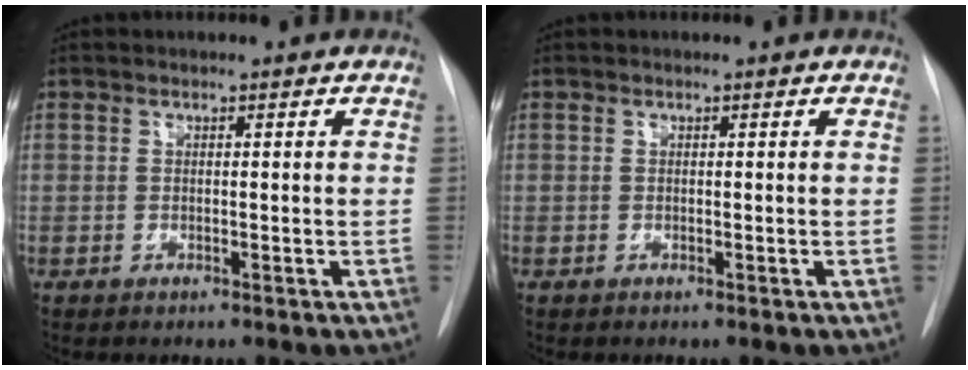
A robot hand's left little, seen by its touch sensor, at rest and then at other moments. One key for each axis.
{"total": 0.0}